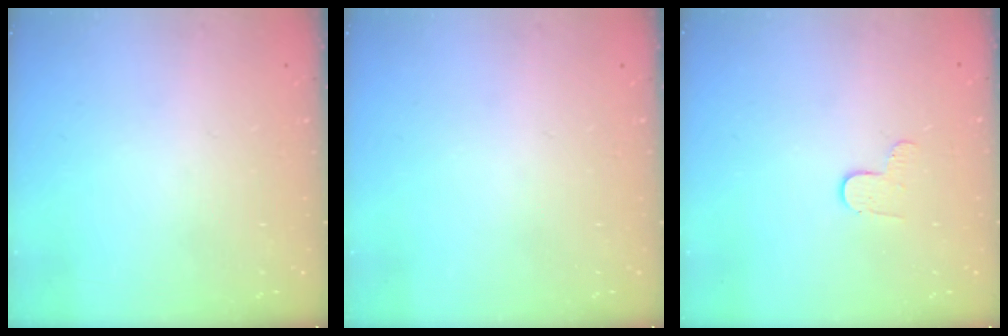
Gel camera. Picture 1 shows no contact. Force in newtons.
{"total": 0.0}
{"total": 3.7, "press": 3.7, "slide": 0.3}